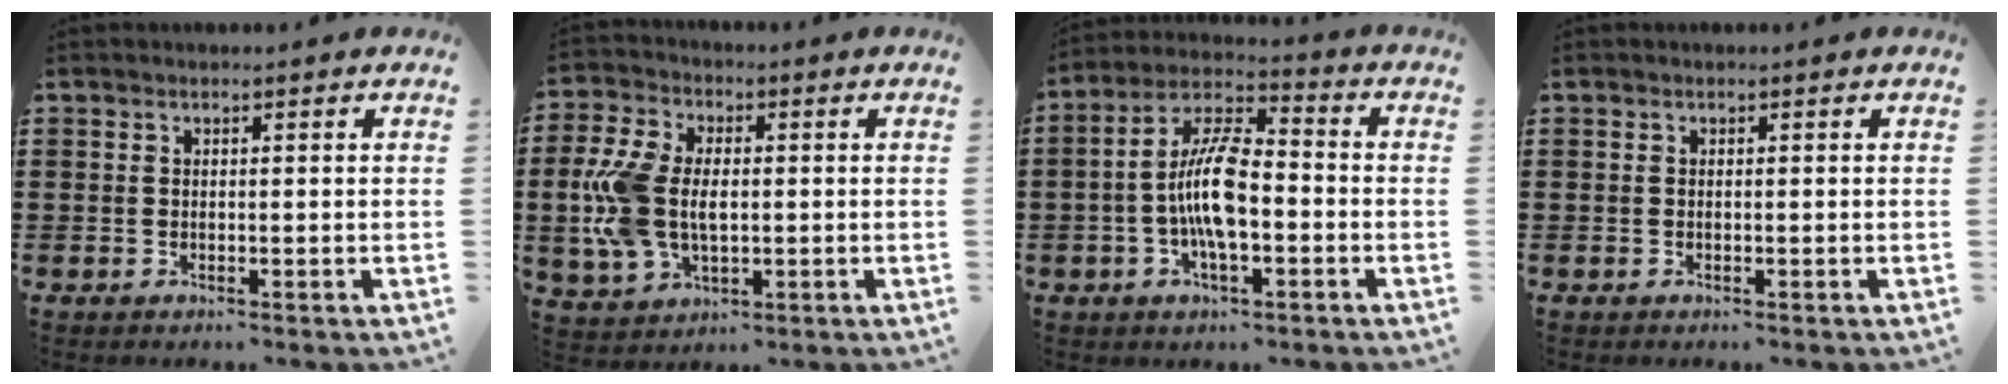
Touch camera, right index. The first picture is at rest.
{"total": 9.5, "force": [-0.2, 6.2, 7.3], "torque": [-0.199, -0.001, -0.015]}
{"total": 10.3, "force": [-1.8, 4.0, 9.3], "torque": [-0.201, -0.001, -0.039]}
{"total": 0.0}